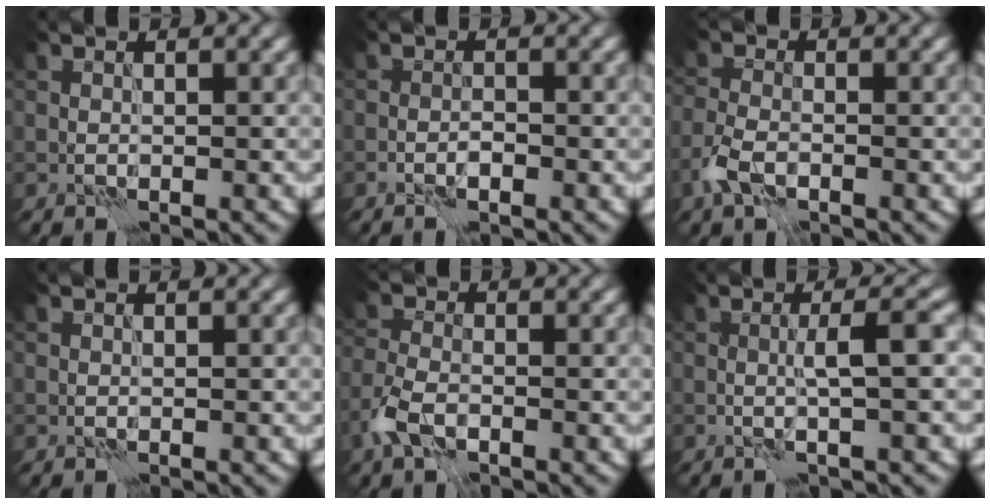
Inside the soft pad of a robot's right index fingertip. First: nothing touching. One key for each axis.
{"total": 1.2, "fx": -0.8, "fy": 0.4, "fz": 0.8, "tx": -0.013, "ty": 0.003, "tz": -0.016}
{"total": 3.0, "fx": -1.6, "fy": 1.6, "fz": 1.9, "tx": -0.045, "ty": -0.001, "tz": -0.039}
{"total": 0.0}
{"total": 3.4, "fx": -1.8, "fy": 1.9, "fz": 2.2, "tx": -0.053, "ty": 0.000, "tz": -0.046}
{"total": 2.7, "fx": -0.2, "fy": 0.1, "fz": 2.7, "tx": -0.044, "ty": 0.008, "tz": -0.009}